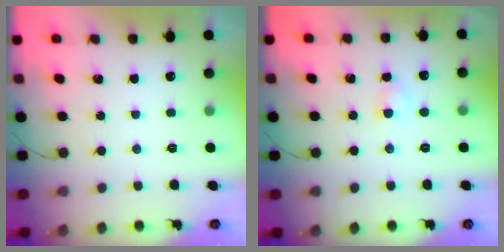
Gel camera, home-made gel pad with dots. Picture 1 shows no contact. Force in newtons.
{"total": 2.6, "press": 2.4, "slide": 1.1}